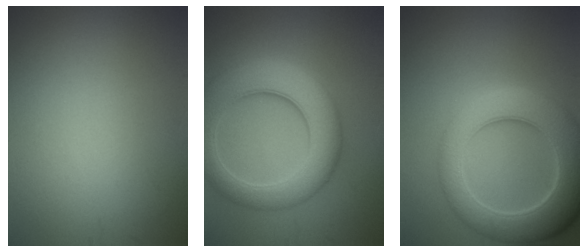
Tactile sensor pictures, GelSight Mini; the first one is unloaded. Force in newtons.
{"total": 8.2, "press": 8.2, "slide": 0.2}
{"total": 8.4, "press": 8.3, "slide": 0.3}